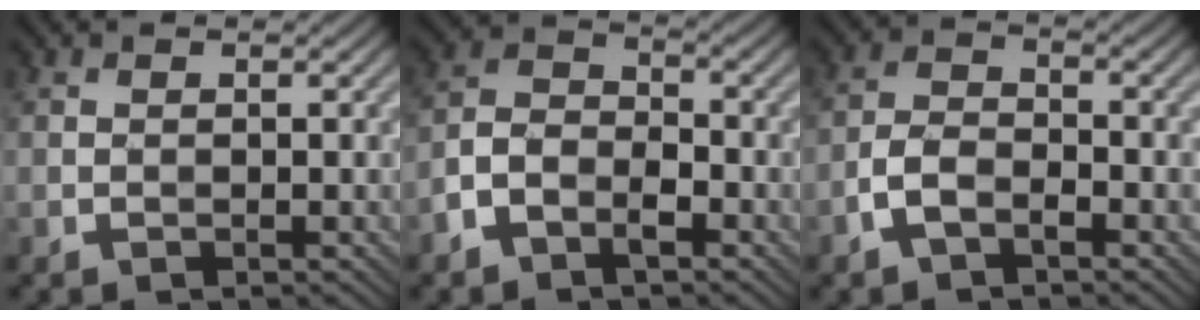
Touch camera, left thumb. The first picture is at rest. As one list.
[{"total": 5.1, "force": [-3.0, 2.8, 3.0], "torque": [-0.056, 0.003, -0.071]}, {"total": 3.8, "force": [-2.2, 1.8, 2.5], "torque": [-0.050, 0.005, -0.052]}]